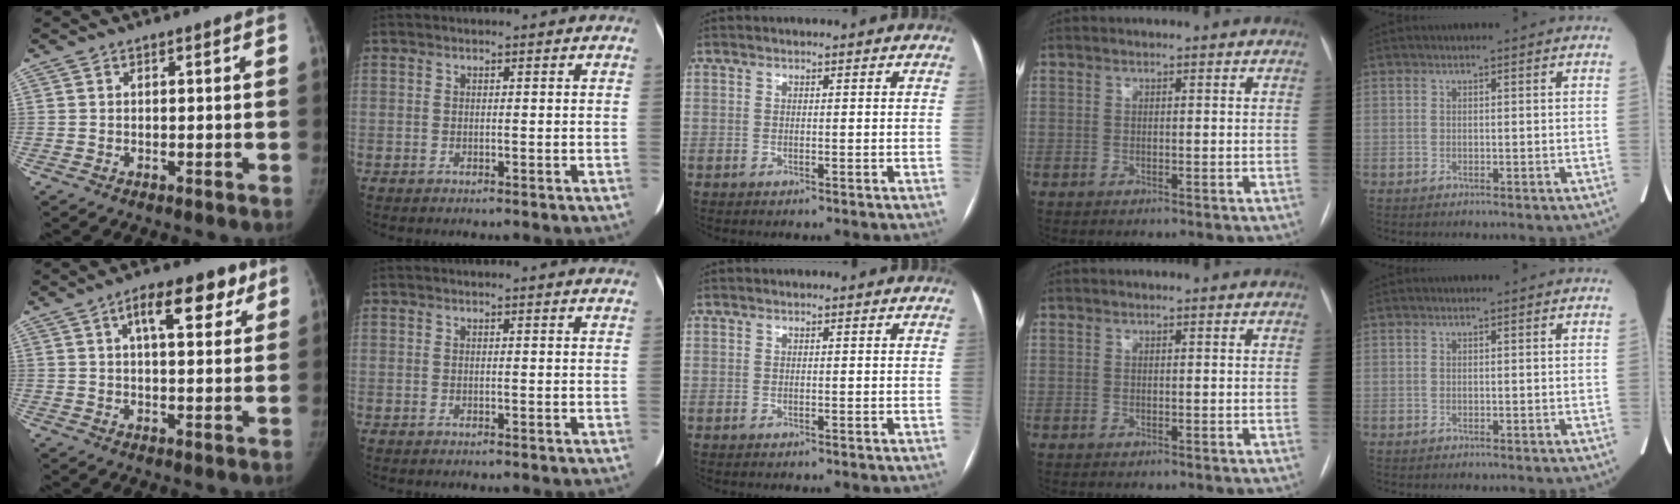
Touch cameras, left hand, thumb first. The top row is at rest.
{"thumb": {"total": 10.6, "force": [5.3, 4.5, 8.1], "torque": [-0.093, -0.008, 0.075]}, "index": {"total": 3.8, "force": [3.6, 0.2, 1.2], "torque": [-0.015, 0.009, 0.027]}}